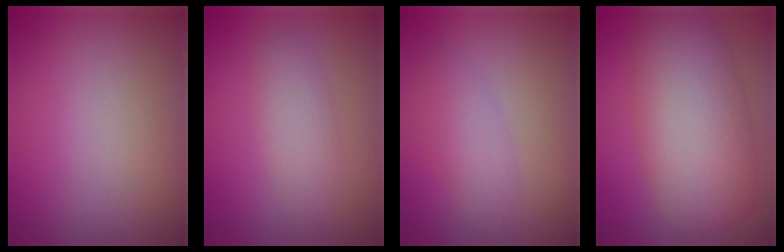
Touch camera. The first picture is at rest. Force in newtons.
{"total": 2.7, "press": 2.7, "slide": 0.2}
{"total": 2.4, "press": 2.4, "slide": 0.1}
{"total": 9.9, "press": 9.9, "slide": 0.6}